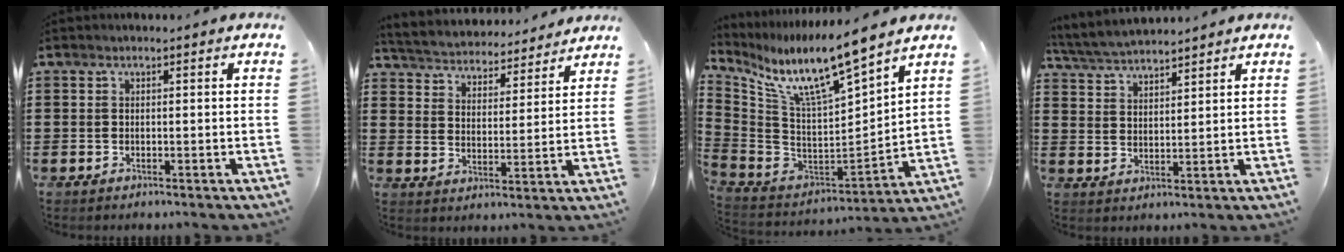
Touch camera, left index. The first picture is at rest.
{"total": 4.0, "force": [4.0, 0.3, -0.1], "torque": [-0.025, -0.032, 0.064]}
{"total": 11.2, "force": [8.5, 0.8, 7.3], "torque": [-0.163, -0.068, 0.138]}
{"total": 4.5, "force": [4.4, 0.4, 0.9], "torque": [-0.036, -0.018, 0.079]}